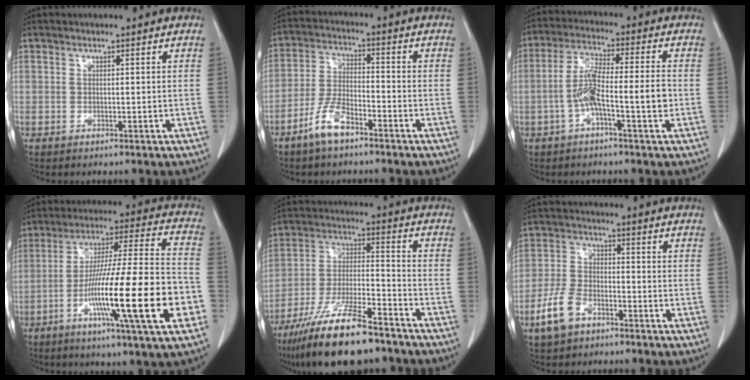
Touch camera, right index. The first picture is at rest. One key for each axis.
{"total": 6.7, "fx": -4.6, "fy": 2.1, "fz": 4.4, "tx": -0.100, "ty": -0.002, "tz": -0.092}
{"total": 8.5, "fx": -2.2, "fy": 0.9, "fz": 8.2, "tx": -0.156, "ty": 0.020, "tz": -0.041}
{"total": 22.9, "fx": -7.6, "fy": 0.5, "fz": 21.6, "tx": -0.336, "ty": -0.017, "tz": -0.127}
{"total": 16.5, "fx": -12.7, "fy": 3.2, "fz": 10.1, "tx": -0.205, "ty": -0.022, "tz": -0.228}
{"total": 7.2, "fx": -4.2, "fy": 4.0, "fz": 4.2, "tx": -0.105, "ty": 0.003, "tz": -0.082}